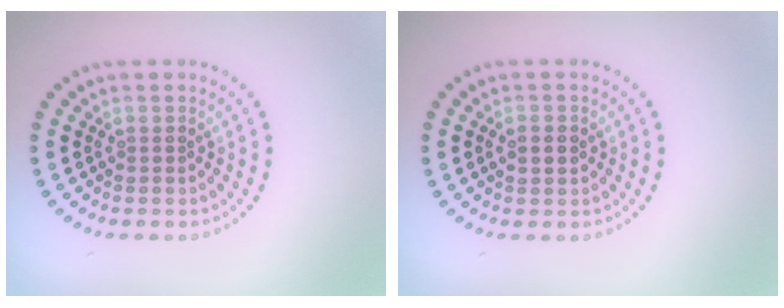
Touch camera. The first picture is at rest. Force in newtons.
{"total": 2.1, "press": 2.1, "slide": 0.2}